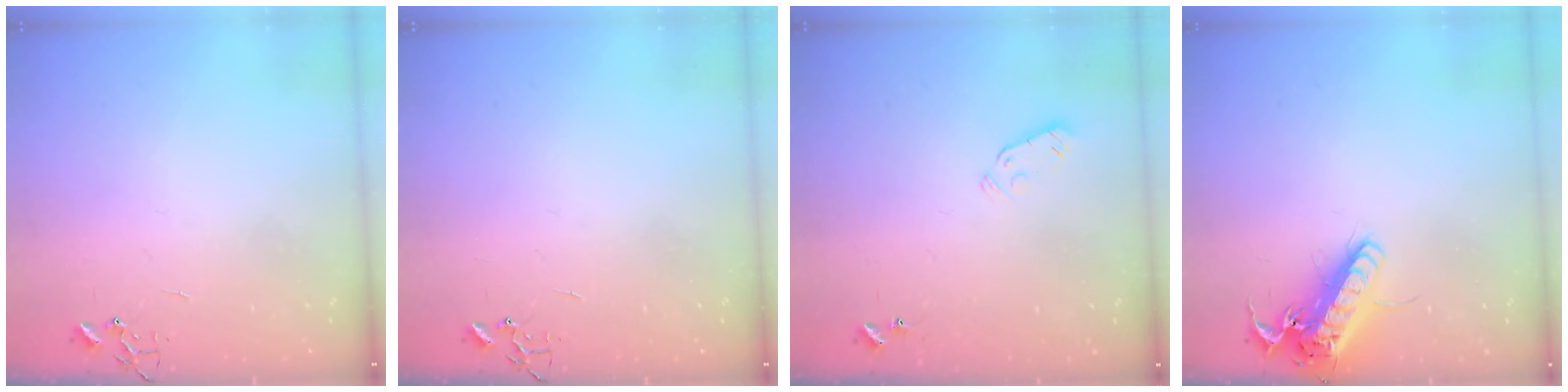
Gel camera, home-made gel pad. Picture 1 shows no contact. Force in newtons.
{"total": 0.0}
{"total": 3.0, "press": 2.9, "slide": 0.9}
{"total": 16.4, "press": 16.1, "slide": 3.2}